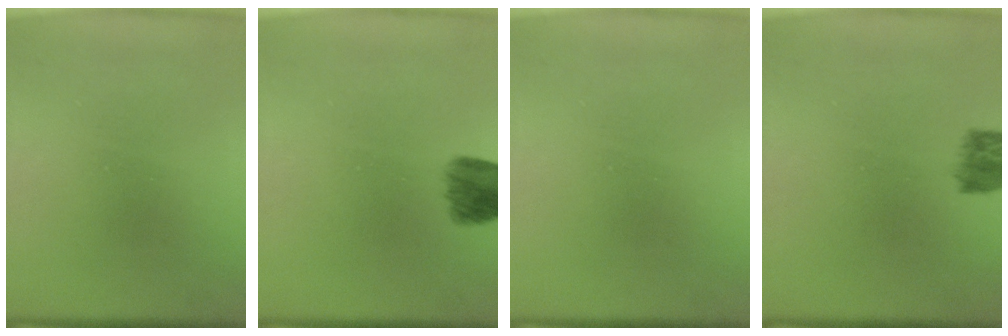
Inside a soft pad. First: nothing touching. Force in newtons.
{"total": 6.0}
{"total": 0.0}
{"total": 4.5}